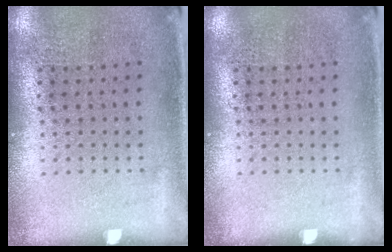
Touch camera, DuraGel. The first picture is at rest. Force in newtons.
{"total": 0.0}